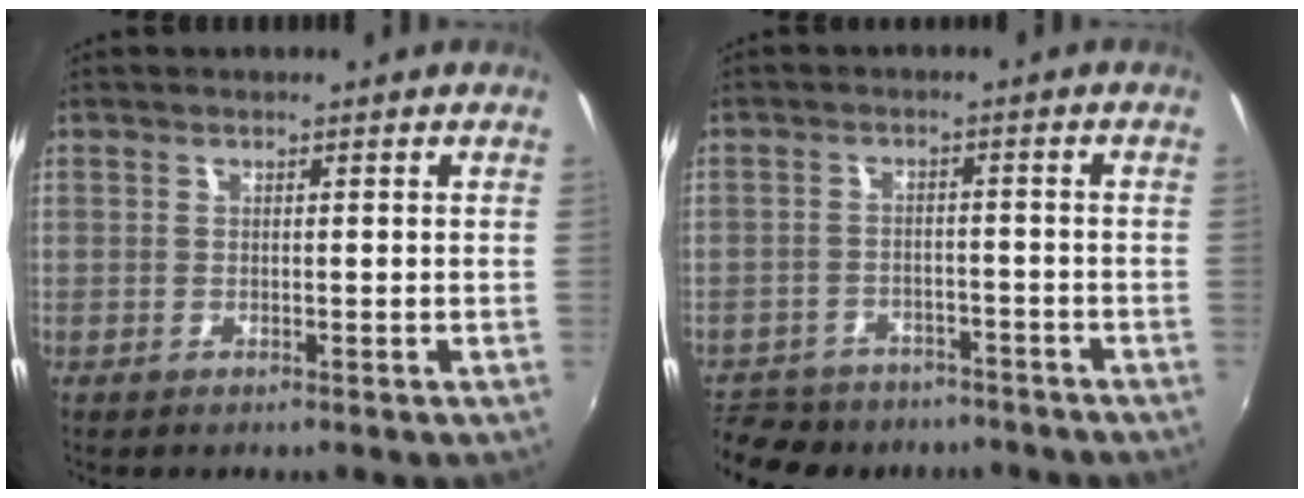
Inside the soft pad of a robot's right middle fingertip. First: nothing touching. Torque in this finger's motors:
{"motor_torque": [1.02, -1.12, 0.48, 0.16]}